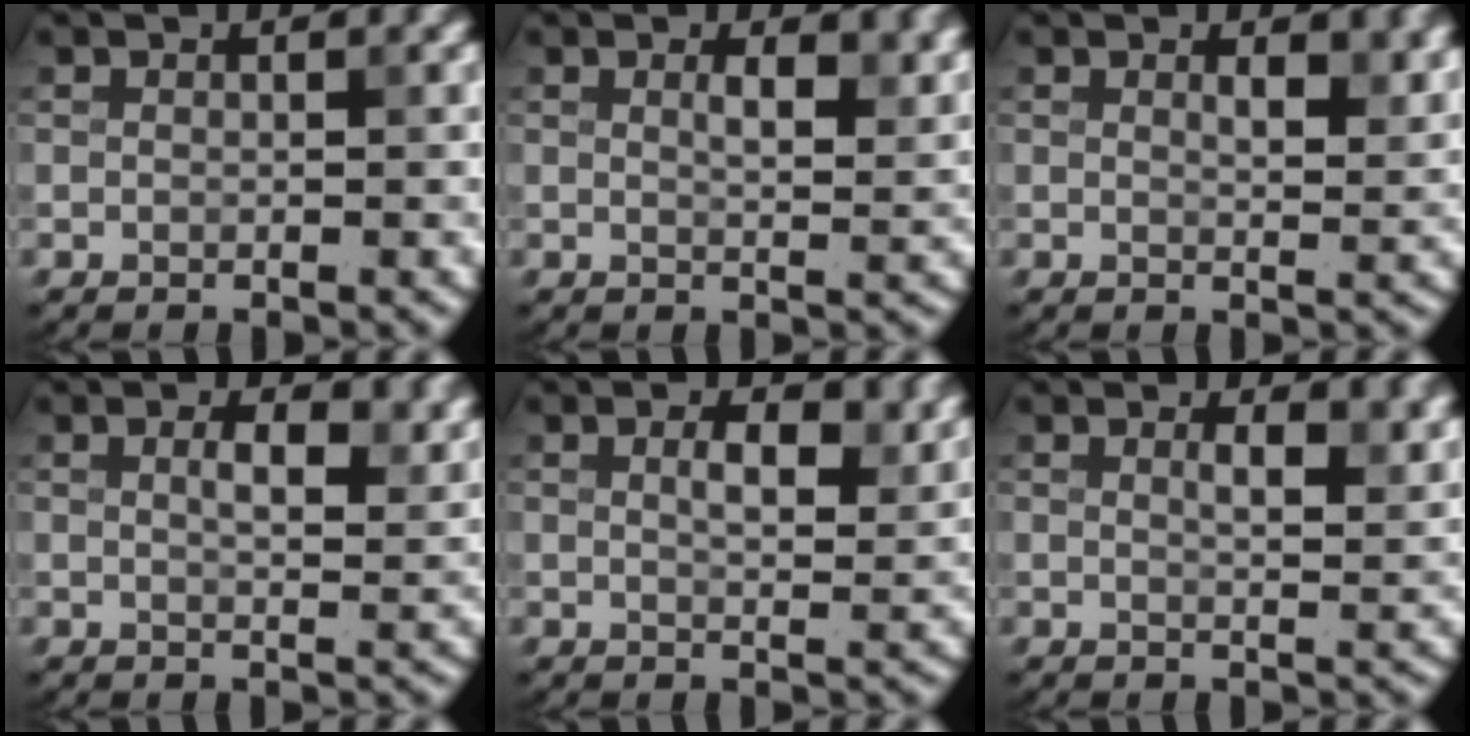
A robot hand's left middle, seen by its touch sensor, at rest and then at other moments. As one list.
[{"total": 3.4, "force": [1.7, 1.3, 2.7], "torque": [-0.035, 0.000, 0.027]}, {"total": 2.5, "force": [1.3, 0.9, 1.9], "torque": [-0.023, -0.004, 0.024]}, {"total": 3.7, "force": [1.6, 1.6, 3.0], "torque": [-0.049, -0.001, 0.026]}, {"total": 3.8, "force": [1.6, 1.7, 3.0], "torque": [-0.053, -0.002, 0.027]}, {"total": 3.6, "force": [1.7, 1.4, 2.8], "torque": [-0.034, 0.001, 0.025]}]